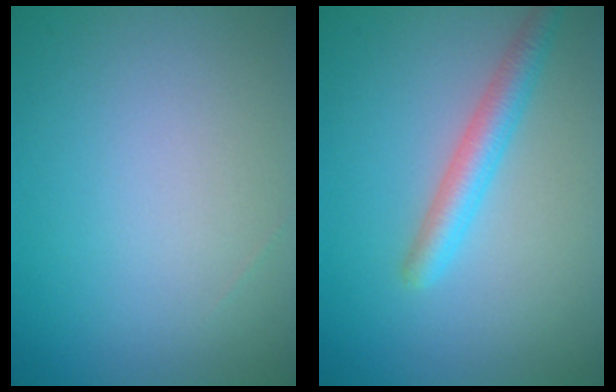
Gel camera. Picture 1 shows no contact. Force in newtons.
{"total": 3.0, "press": 3.0, "slide": 0.0}